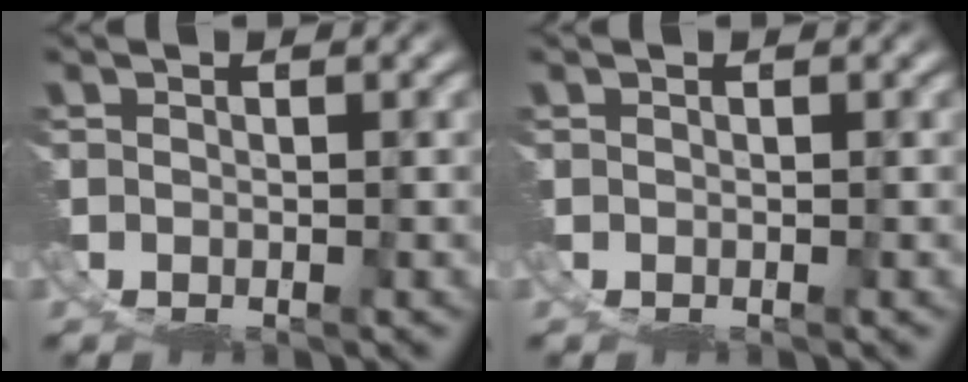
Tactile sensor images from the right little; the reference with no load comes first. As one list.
[{"total": 0.0}]